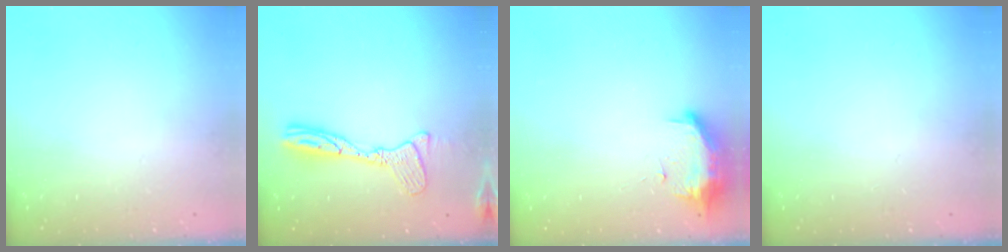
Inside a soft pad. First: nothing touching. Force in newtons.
{"total": 13.5, "press": 13.5, "slide": 1.3}
{"total": 9.5, "press": 9.2, "slide": 2.4}
{"total": 0.0}